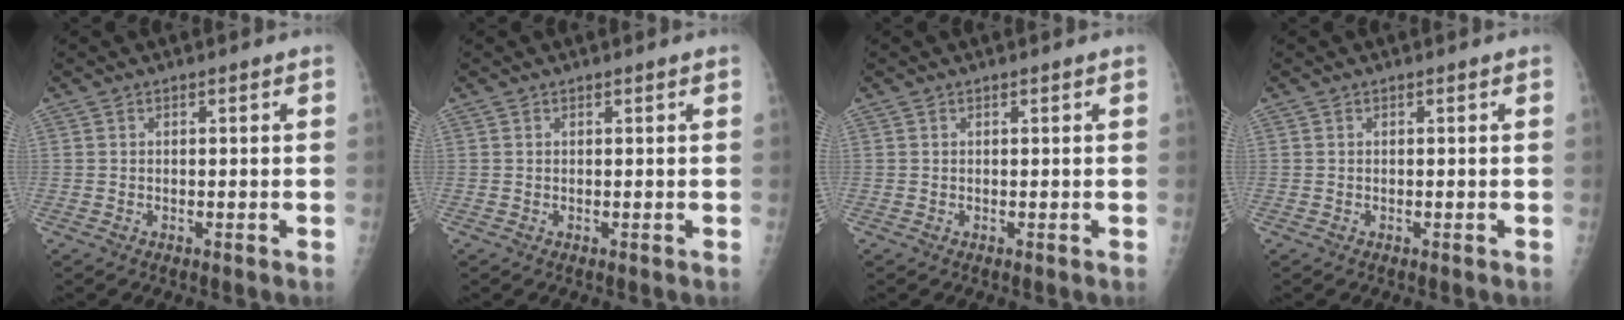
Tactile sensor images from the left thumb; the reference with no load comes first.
{"total": 0.0}
{"total": 0.0}
{"total": 0.0}